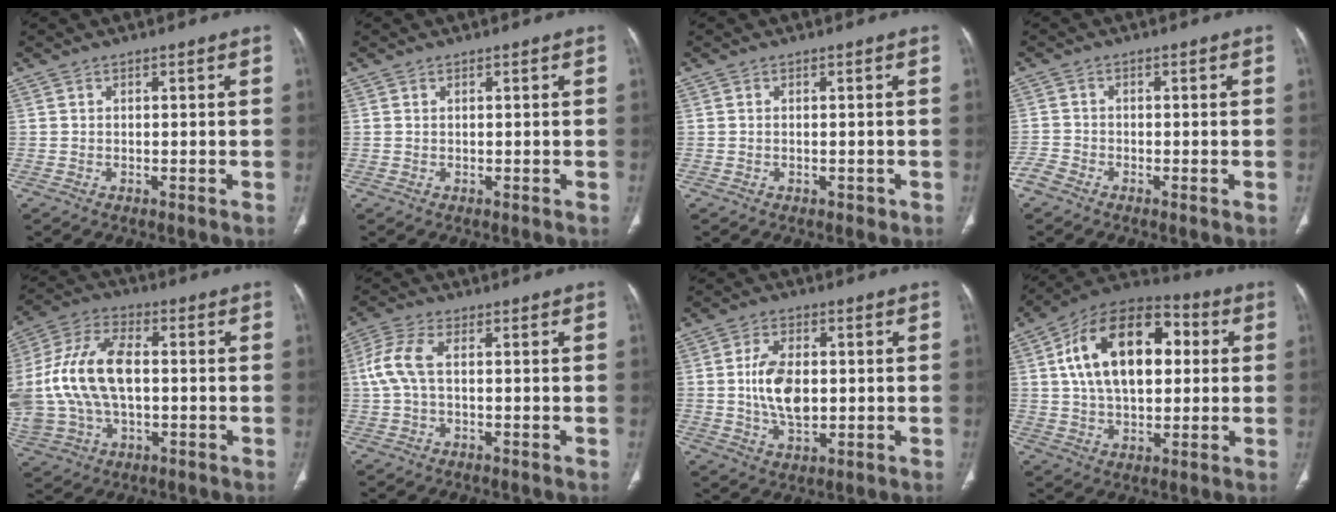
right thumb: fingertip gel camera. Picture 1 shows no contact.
{"total": 0.0}
{"total": 0.8, "force": [-0.3, 0.5, 0.5], "torque": [-0.009, 0.005, 0.000]}
{"total": 2.4, "force": [-1.9, 1.0, 1.0], "torque": [-0.021, -0.001, -0.044]}
{"total": 21.1, "force": [0.4, 12.9, 16.7], "torque": [-0.376, 0.020, 0.014]}
{"total": 6.3, "force": [0.4, 2.9, 5.5], "torque": [-0.143, 0.014, 0.005]}
{"total": 9.4, "force": [0.2, 5.5, 7.6], "torque": [-0.134, -0.001, 0.007]}
{"total": 21.1, "force": [4.1, 12.4, 16.6], "torque": [-0.252, 0.022, 0.060]}